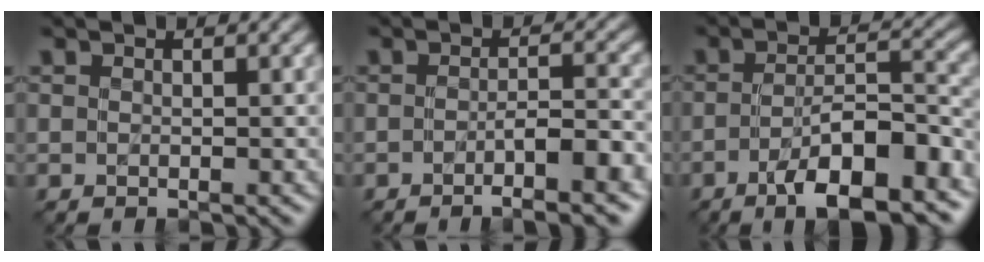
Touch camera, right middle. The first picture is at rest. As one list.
[{"total": 5.4, "force": [-2.4, 1.3, 4.7], "torque": [-0.057, 0.007, -0.037]}, {"total": 10.3, "force": [-5.3, 3.5, 8.1], "torque": [-0.125, 0.001, -0.080]}]